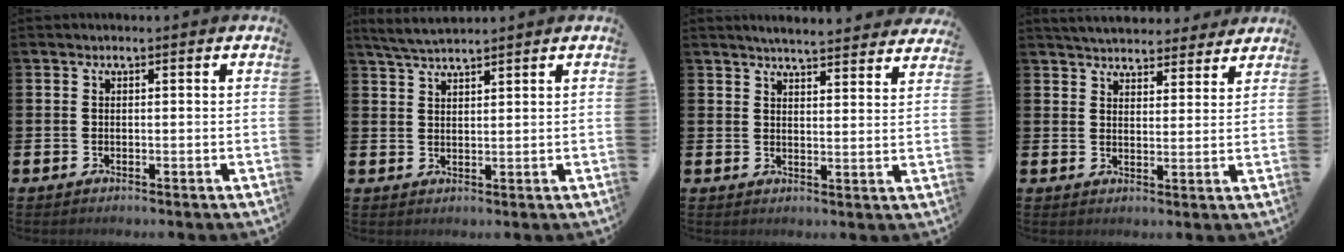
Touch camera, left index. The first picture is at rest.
{"total": 3.7, "force": [3.4, 0.3, 1.2], "torque": [-0.035, -0.009, 0.065]}
{"total": 4.6, "force": [4.6, 0.0, 0.7], "torque": [-0.021, -0.027, 0.081]}
{"total": 5.1, "force": [5.0, 1.0, 0.1], "torque": [-0.016, -0.029, 0.090]}